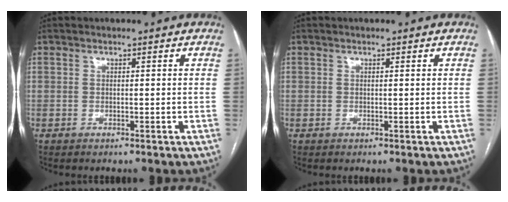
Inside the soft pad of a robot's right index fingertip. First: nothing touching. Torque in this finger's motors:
{"motor_torque": [-0.05, -0.01, 0.05, 0.01]}